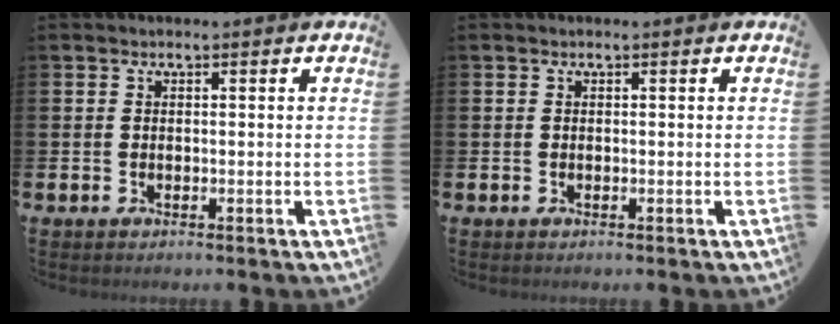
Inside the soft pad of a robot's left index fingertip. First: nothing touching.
{"total": 0.0}